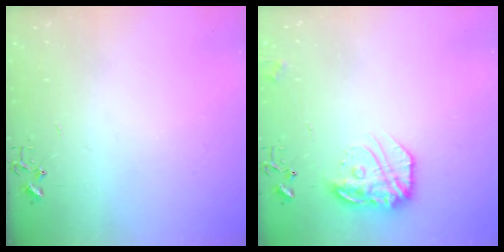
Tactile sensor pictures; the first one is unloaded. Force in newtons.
{"total": 16.4, "press": 16.3, "slide": 1.3}